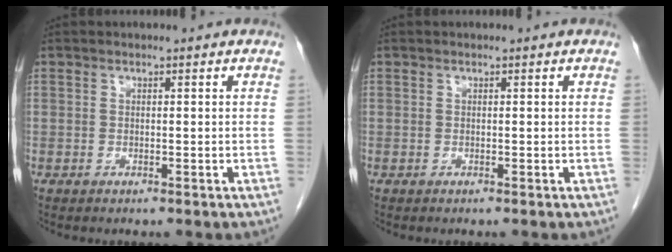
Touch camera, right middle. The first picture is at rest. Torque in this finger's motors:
{"motor_torque": [0.00, 0.00, -0.02, -0.01]}